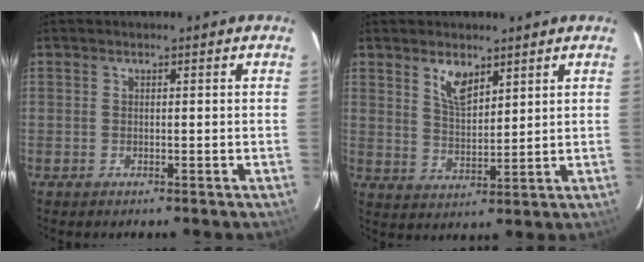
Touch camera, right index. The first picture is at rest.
{"total": 5.8, "force": [3.8, 2.5, 3.7], "torque": [-0.064, 0.000, 0.074]}